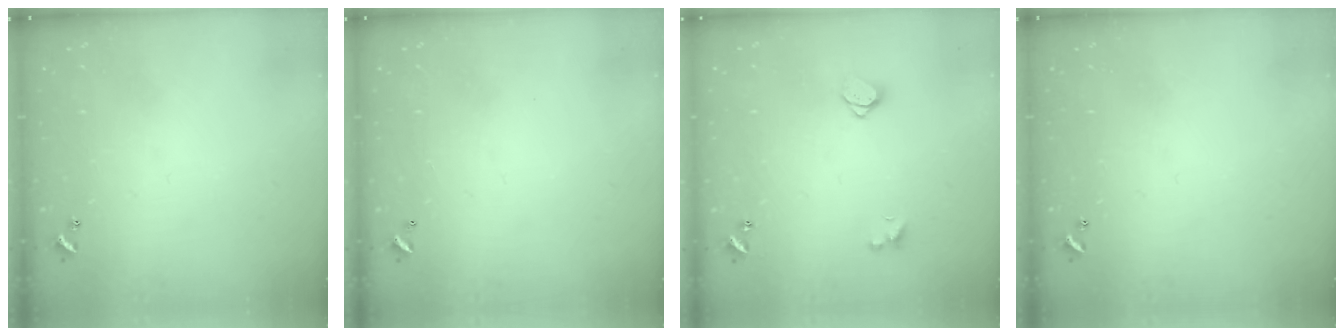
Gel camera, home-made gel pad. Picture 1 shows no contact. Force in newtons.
{"total": 2.8, "press": 2.8, "slide": 0.1}
{"total": 1.6, "press": 1.5, "slide": 0.3}
{"total": 0.0}